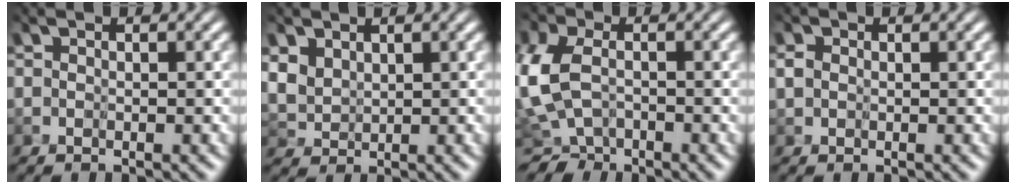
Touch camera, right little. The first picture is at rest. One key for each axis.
{"total": 5.0, "fx": 1.9, "fy": 3.5, "fz": 3.1, "tx": -0.102, "ty": 0.006, "tz": 0.050}
{"total": 4.6, "fx": -3.1, "fy": 2.7, "fz": 2.0, "tx": -0.063, "ty": -0.009, "tz": -0.063}
{"total": 0.7, "fx": -0.1, "fy": 0.6, "fz": 0.2, "tx": -0.003, "ty": 0.004, "tz": 0.003}